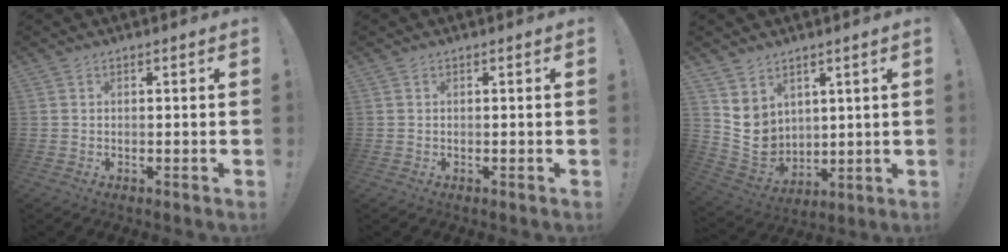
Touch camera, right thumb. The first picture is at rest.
{"total": 0.0}
{"total": 8.1, "force": [3.7, 6.8, 2.5], "torque": [-0.058, -0.039, 0.081]}